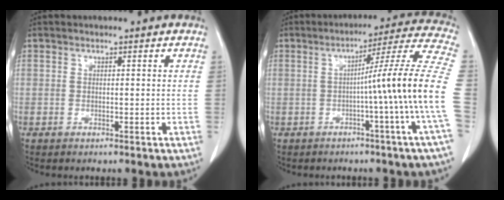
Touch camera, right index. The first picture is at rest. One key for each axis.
{"total": 14.4, "fx": -2.4, "fy": -3.1, "fz": 13.9, "tx": -0.182, "ty": 0.007, "tz": -0.043}